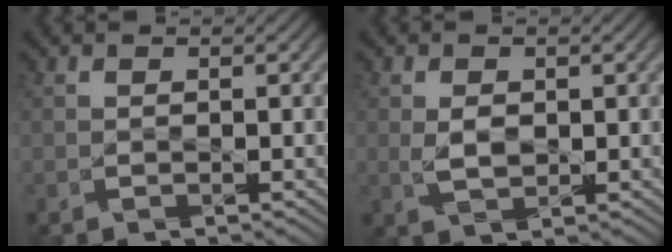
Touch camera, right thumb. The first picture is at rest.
{"total": 2.4, "force": [0.4, 1.4, 1.9], "torque": [-0.053, -0.001, 0.005]}